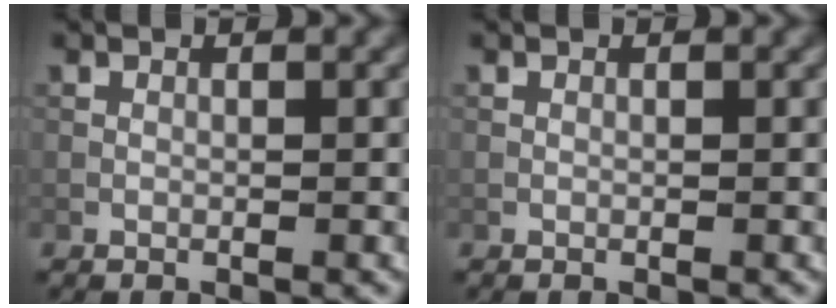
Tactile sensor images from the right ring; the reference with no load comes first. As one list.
[{"total": 0.0}]